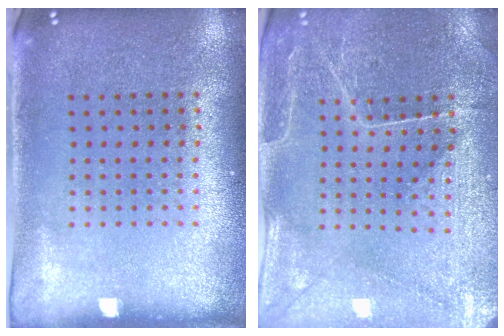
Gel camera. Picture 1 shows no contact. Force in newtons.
{"total": 1.1, "press": 1.0, "slide": 0.4}